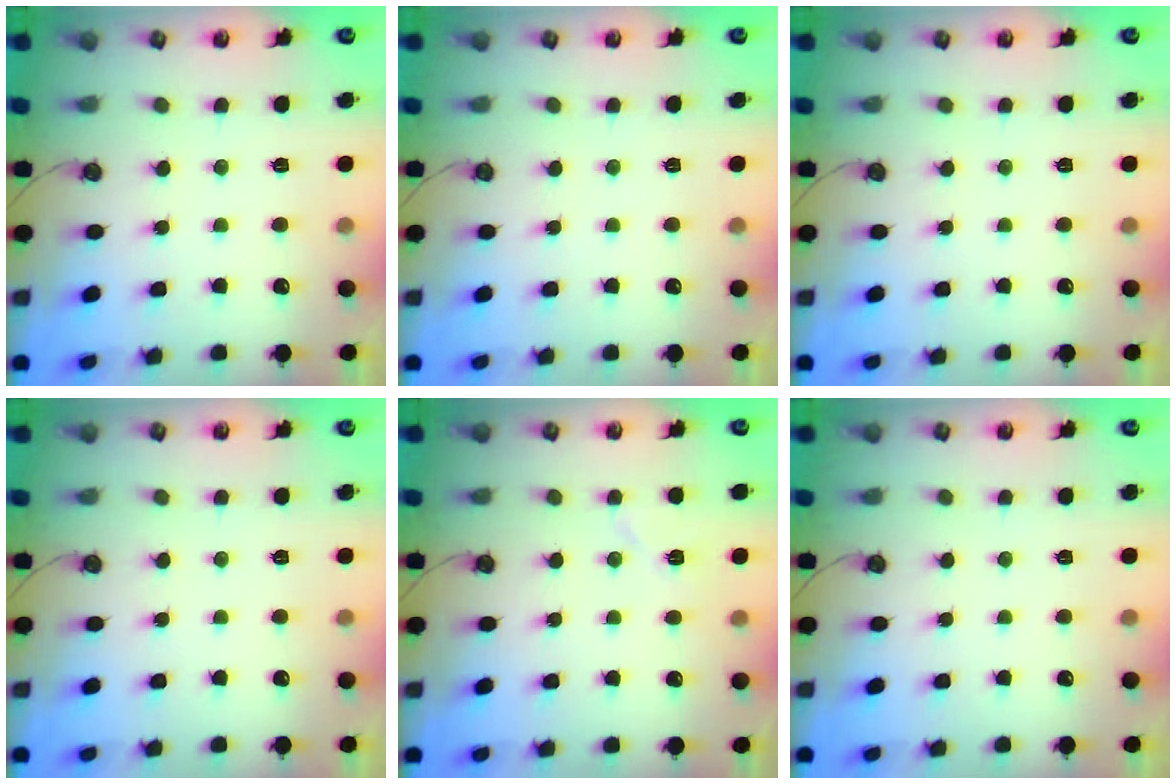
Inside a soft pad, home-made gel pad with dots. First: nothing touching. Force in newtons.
{"total": 0.0}
{"total": 0.0}
{"total": 0.0}
{"total": 6.7, "press": 6.3, "slide": 2.2}
{"total": 0.0}